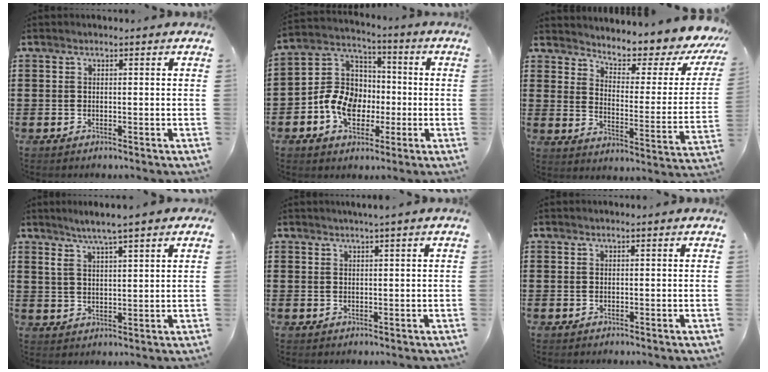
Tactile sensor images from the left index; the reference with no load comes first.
{"total": 9.7, "force": [-2.9, 7.8, 4.9], "torque": [-0.130, 0.024, -0.059]}
{"total": 4.8, "force": [4.5, 0.3, 1.7], "torque": [-0.044, -0.047, 0.066]}
{"total": 5.0, "force": [3.6, 0.7, 3.3], "torque": [-0.074, -0.003, 0.062]}
{"total": 1.3, "force": [0.9, -0.3, 0.8], "torque": [-0.014, -0.002, 0.018]}
{"total": 0.0}